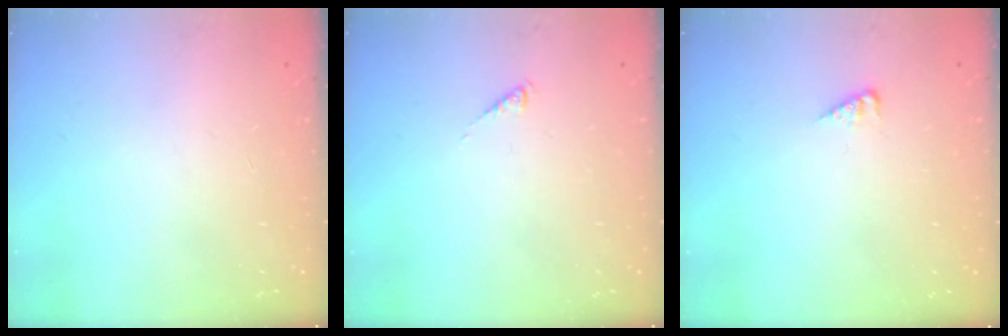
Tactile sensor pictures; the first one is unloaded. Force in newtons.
{"total": 0.0}
{"total": 2.9, "press": 2.9, "slide": 0.4}